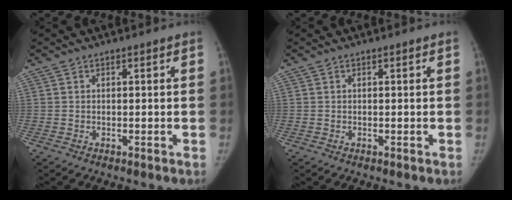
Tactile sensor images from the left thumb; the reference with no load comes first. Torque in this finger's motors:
{"motor_torque": [-0.03, -0.01, 0.14, -0.12, 0.00]}